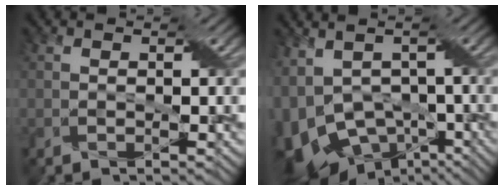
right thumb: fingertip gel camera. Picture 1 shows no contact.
{"total": 11.9, "force": [-3.5, 7.6, 8.5], "torque": [-0.185, -0.019, -0.031]}